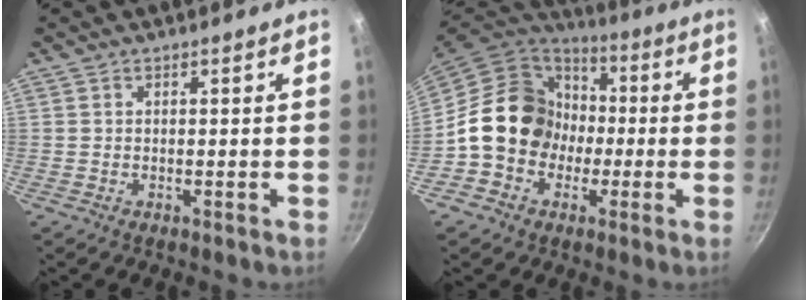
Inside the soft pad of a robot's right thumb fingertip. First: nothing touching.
{"total": 17.1, "force": [-1.6, 14.8, 8.5], "torque": [-0.101, 0.048, -0.034]}